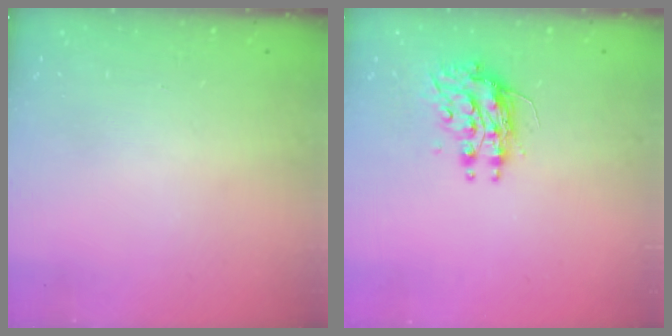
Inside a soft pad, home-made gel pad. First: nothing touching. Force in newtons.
{"total": 10.2, "press": 10.2, "slide": 0.7}